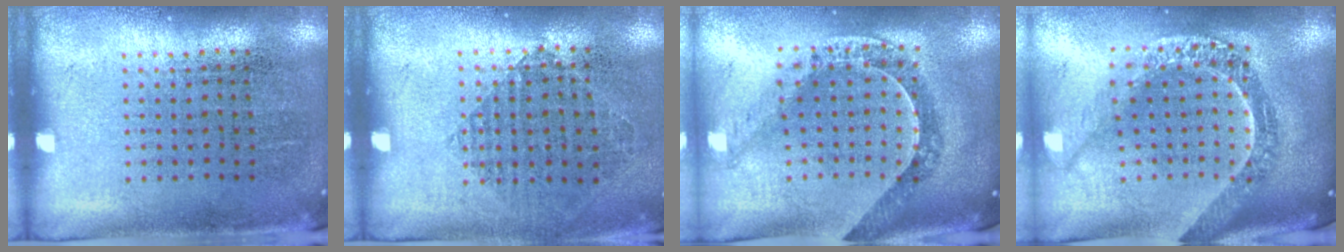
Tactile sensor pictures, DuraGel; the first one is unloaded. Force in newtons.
{"total": 0.8, "press": 0.8, "slide": 0.2}
{"total": 1.1, "press": 1.1, "slide": 0.2}
{"total": 2.7, "press": 2.2, "slide": 1.6}